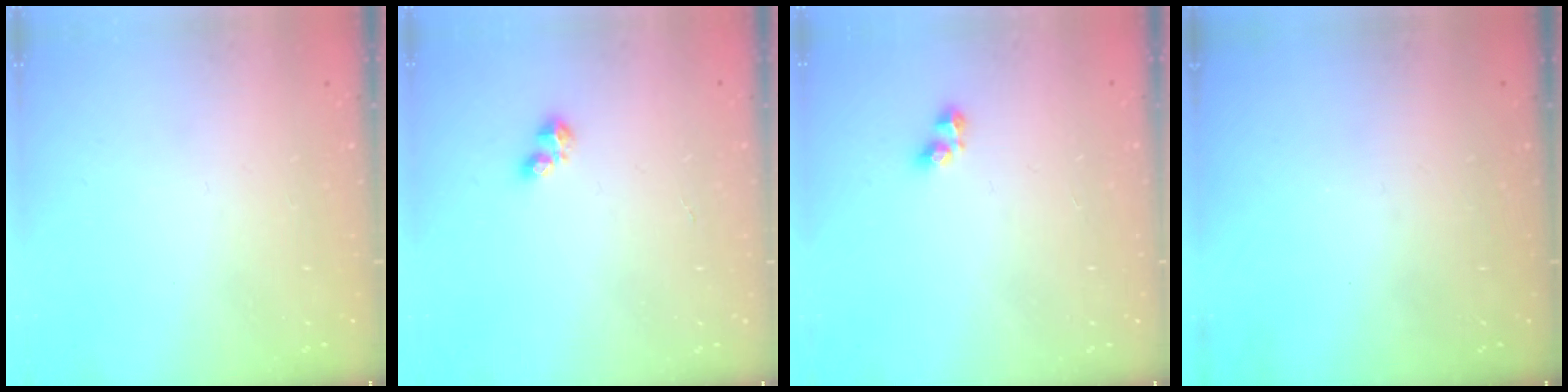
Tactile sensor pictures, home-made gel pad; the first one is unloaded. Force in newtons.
{"total": 2.7, "press": 2.7, "slide": 0.5}
{"total": 3.1, "press": 3.1, "slide": 0.3}
{"total": 0.0}